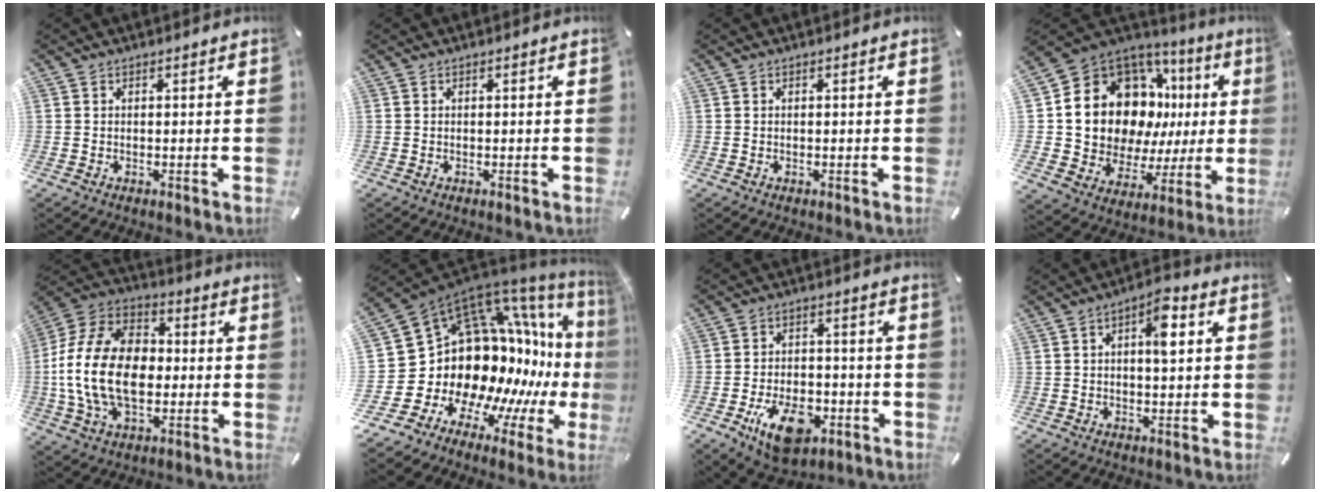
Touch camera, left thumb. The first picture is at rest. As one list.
[{"total": 0.0}, {"total": 0.0}, {"total": 16.7, "force": [6.3, 12.8, 8.7], "torque": [-0.149, -0.067, 0.131]}, {"total": 19.1, "force": [-2.7, 13.4, 13.3], "torque": [-0.293, 0.027, -0.049]}, {"total": 20.6, "force": [0.7, 15.9, 13.0], "torque": [-0.176, -0.117, 0.077]}, {"total": 12.4, "force": [-5.3, 7.4, 8.4], "torque": [-0.134, 0.013, -0.091]}, {"total": 6.6, "force": [1.6, 2.9, 5.8], "torque": [-0.082, 0.001, 0.018]}]